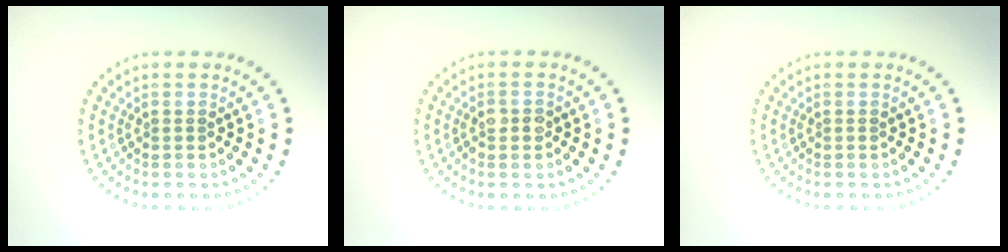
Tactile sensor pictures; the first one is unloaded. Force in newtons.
{"total": 1.6, "press": 1.6, "slide": 0.3}
{"total": 0.0}